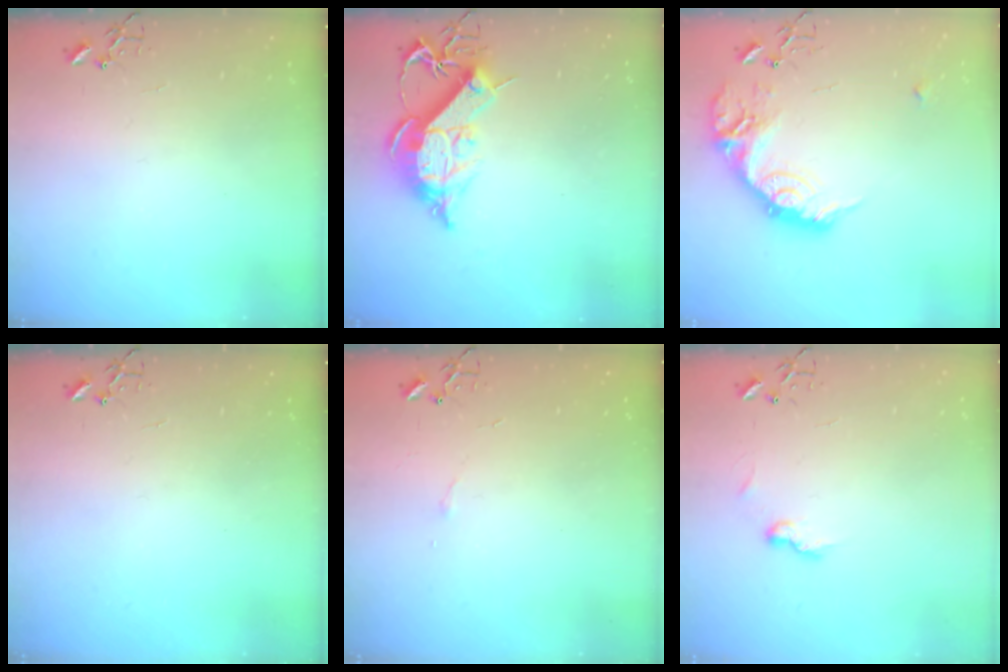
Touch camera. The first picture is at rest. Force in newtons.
{"total": 14.4, "press": 14.4, "slide": 1.2}
{"total": 20.9, "press": 20.9, "slide": 1.2}
{"total": 0.0}
{"total": 3.3, "press": 3.2, "slide": 0.6}
{"total": 6.7, "press": 6.7, "slide": 0.4}